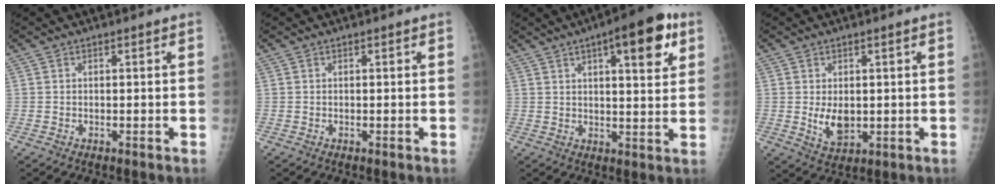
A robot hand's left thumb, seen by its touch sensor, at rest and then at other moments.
{"total": 0.0}
{"total": 12.9, "force": [5.9, 4.2, 10.7], "torque": [-0.119, -0.012, 0.075]}
{"total": 5.2, "force": [0.0, 3.0, 4.3], "torque": [-0.063, -0.011, 0.013]}